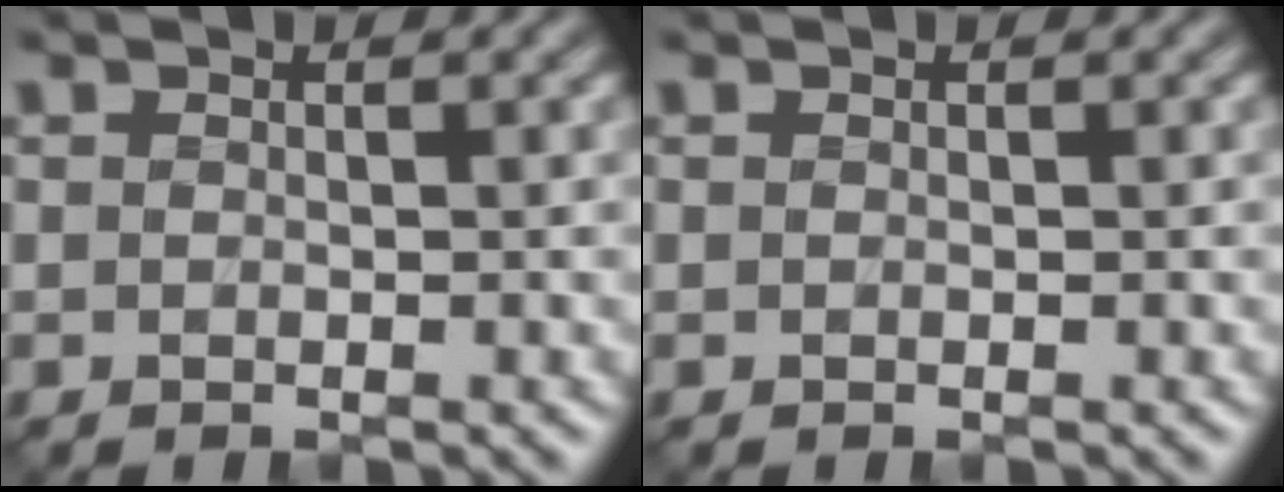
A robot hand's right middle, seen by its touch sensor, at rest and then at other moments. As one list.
[{"total": 0.0}]